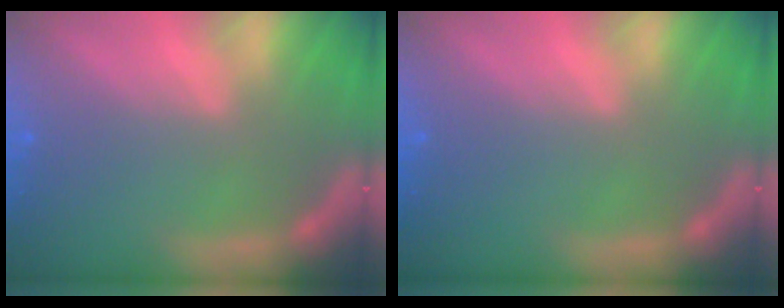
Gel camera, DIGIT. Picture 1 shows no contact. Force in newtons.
{"total": 0.0}